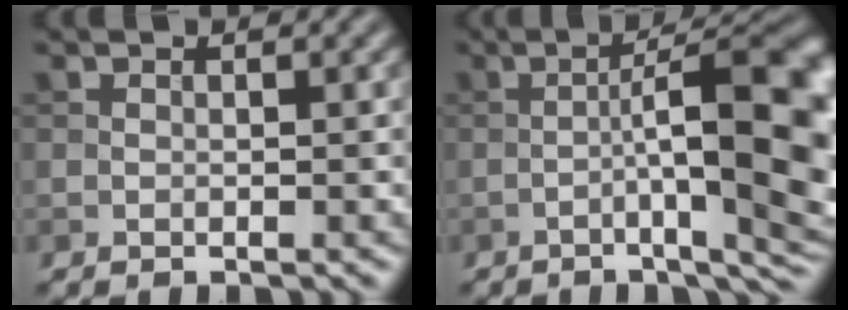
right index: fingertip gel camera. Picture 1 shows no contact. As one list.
[{"total": 15.9, "force": [-1.9, 4.5, 15.1], "torque": [-0.184, 0.008, -0.022]}]